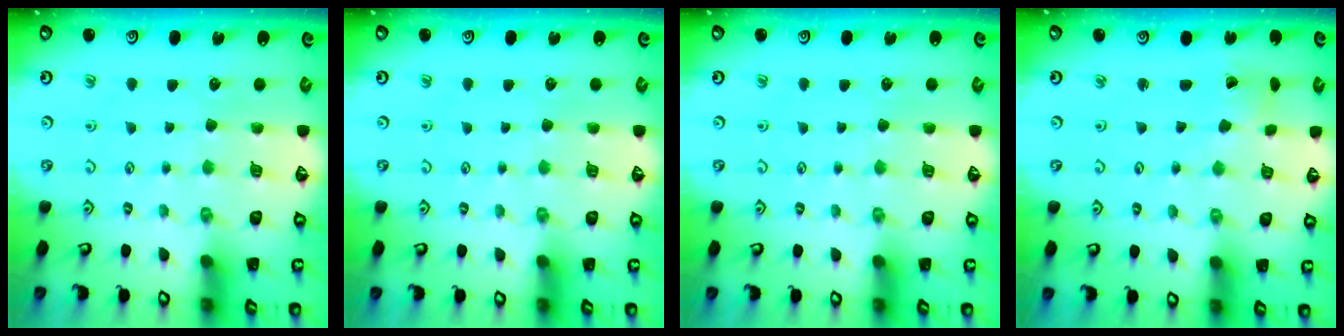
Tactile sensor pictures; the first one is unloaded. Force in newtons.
{"total": 0.0}
{"total": 0.0}
{"total": 2.6, "press": 2.6, "slide": 0.1}